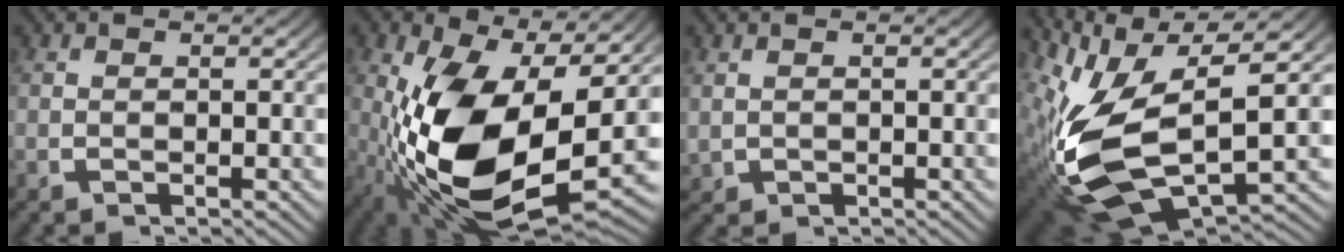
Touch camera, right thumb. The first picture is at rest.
{"total": 16.4, "force": [-1.3, 9.0, 13.6], "torque": [-0.281, -0.064, 0.014]}
{"total": 1.5, "force": [0.1, 1.5, 0.4], "torque": [-0.018, -0.008, 0.011]}
{"total": 15.2, "force": [-0.9, 8.6, 12.6], "torque": [-0.264, -0.051, 0.013]}